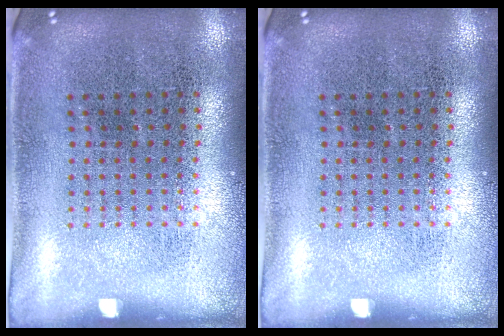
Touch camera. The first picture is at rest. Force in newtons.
{"total": 0.0}